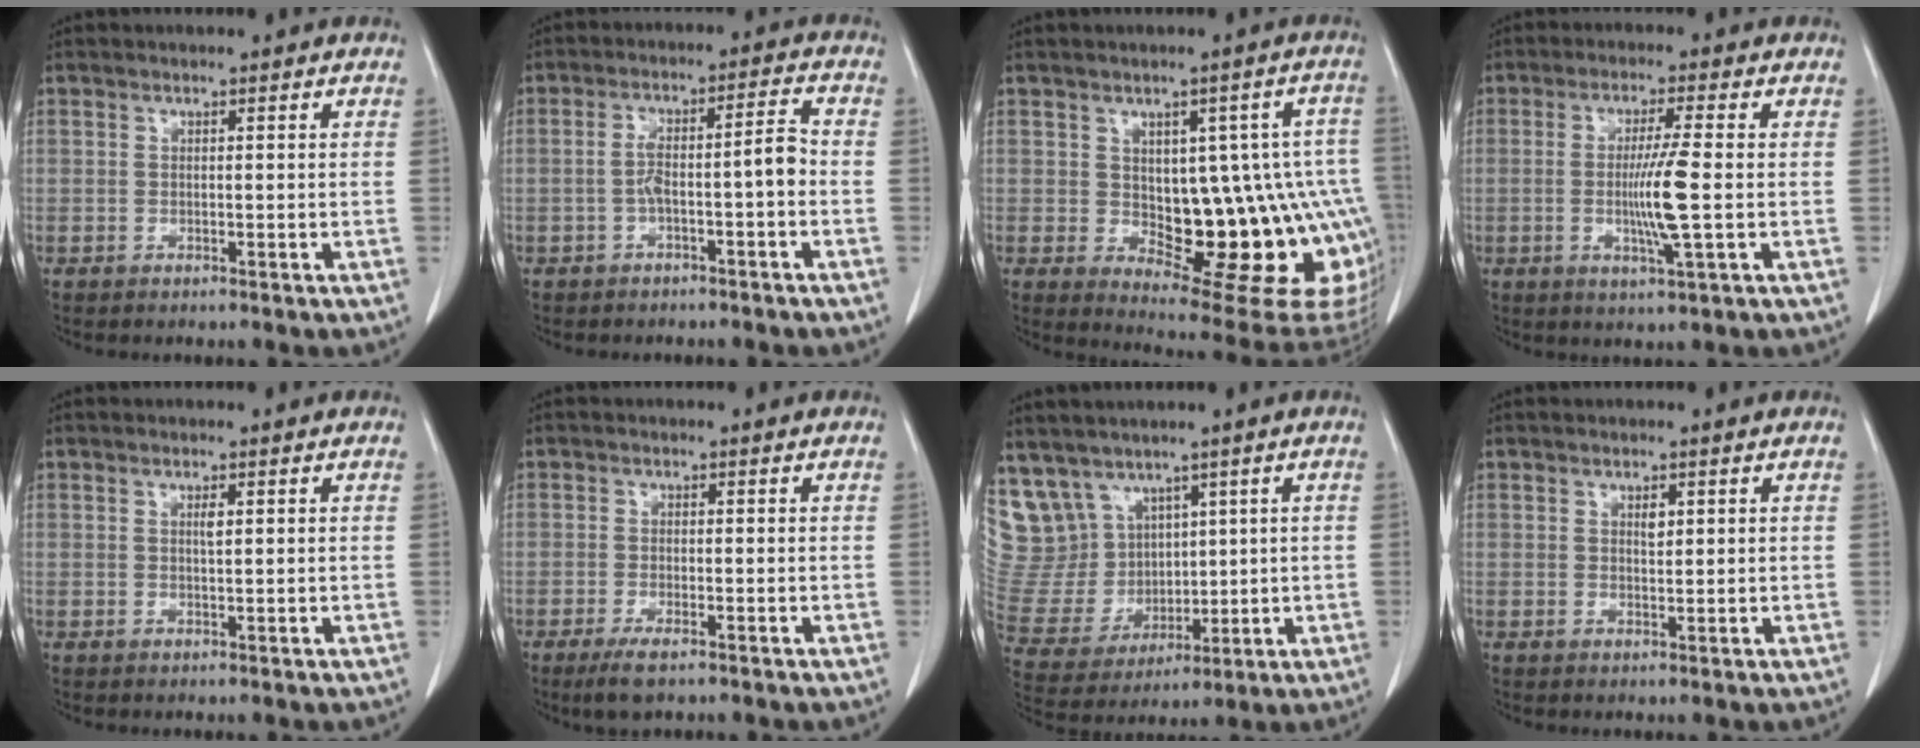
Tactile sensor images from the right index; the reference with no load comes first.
{"total": 5.9, "force": [-1.6, 0.8, 5.6], "torque": [-0.098, 0.029, -0.023]}
{"total": 19.2, "force": [-2.2, 7.2, 17.7], "torque": [-0.146, 0.024, 0.002]}
{"total": 7.3, "force": [-0.8, -0.5, 7.2], "torque": [-0.135, -0.014, -0.014]}
{"total": 1.0, "force": [0.3, 0.1, 0.9], "torque": [-0.020, 0.000, 0.005]}
{"total": 3.4, "force": [-2.1, 0.7, 2.5], "torque": [-0.049, -0.006, -0.035]}
{"total": 12.5, "force": [7.5, 9.6, 2.6], "torque": [-0.083, 0.052, 0.183]}
{"total": 1.2, "force": [0.5, 0.5, 1.0], "torque": [-0.015, -0.003, 0.009]}